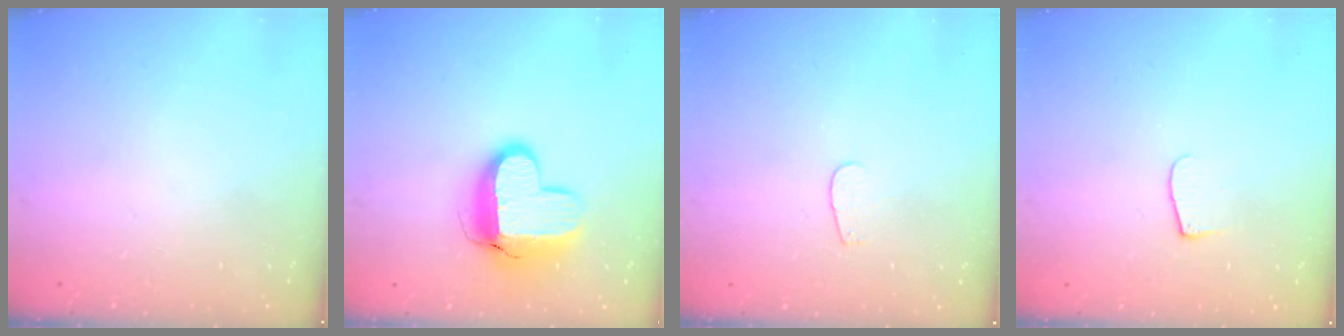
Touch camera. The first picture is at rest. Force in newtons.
{"total": 12.4, "press": 12.4, "slide": 1.0}
{"total": 2.8, "press": 2.8, "slide": 0.2}
{"total": 5.3, "press": 5.2, "slide": 0.6}